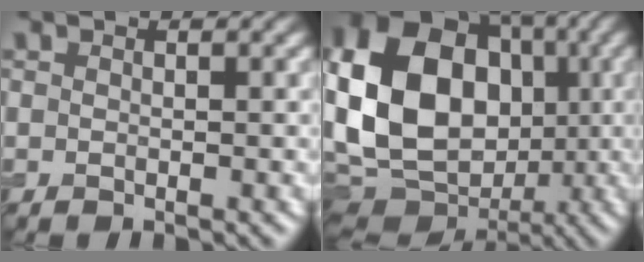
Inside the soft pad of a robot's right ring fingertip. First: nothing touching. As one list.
[{"total": 16.8, "force": [-0.5, 13.0, 10.6], "torque": [-0.224, 0.007, -0.002]}]